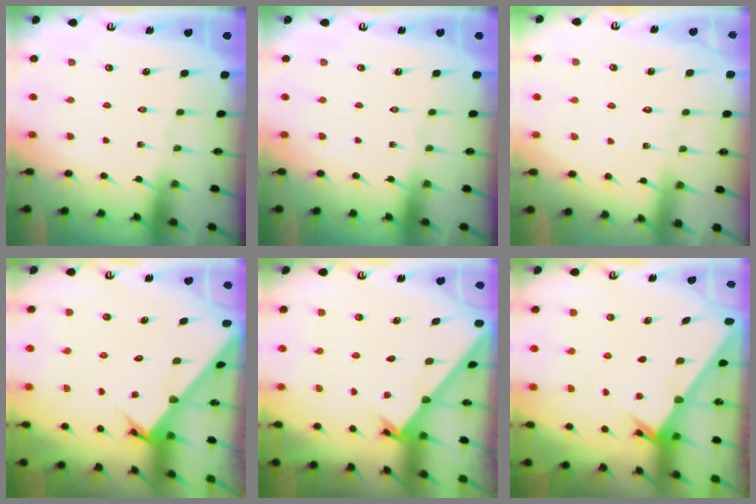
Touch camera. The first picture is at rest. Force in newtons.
{"total": 0.0}
{"total": 4.7, "press": 4.7, "slide": 0.3}
{"total": 2.7, "press": 2.7, "slide": 0.2}
{"total": 1.8, "press": 1.8, "slide": 0.2}
{"total": 2.2, "press": 2.2, "slide": 0.2}